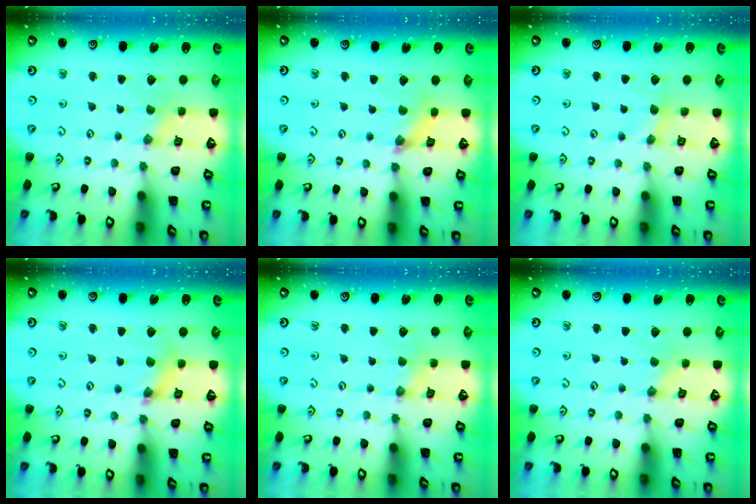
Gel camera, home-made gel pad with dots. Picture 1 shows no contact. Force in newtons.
{"total": 2.5, "press": 2.5, "slide": 0.2}
{"total": 1.9, "press": 1.8, "slide": 0.4}
{"total": 5.1, "press": 5.1, "slide": 0.5}
{"total": 2.4, "press": 2.4, "slide": 0.5}
{"total": 0.0}